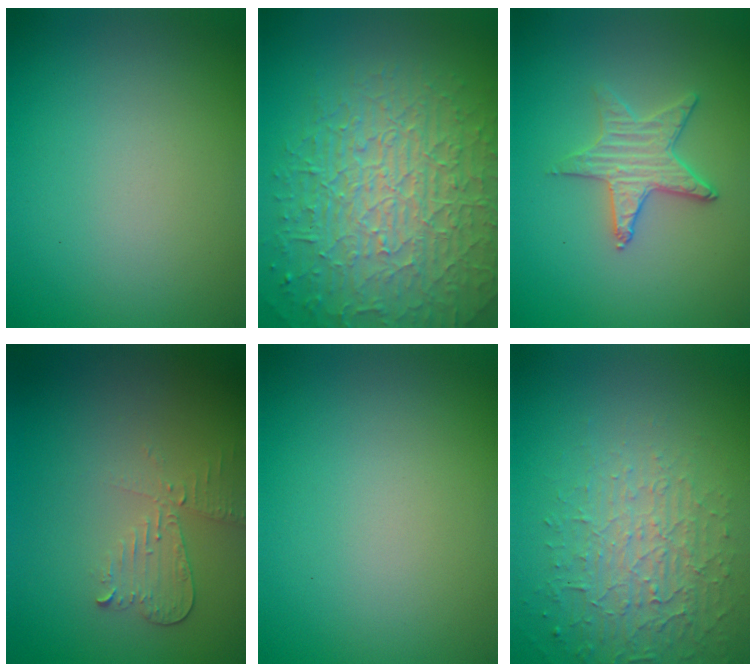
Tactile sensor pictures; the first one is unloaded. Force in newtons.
{"total": 9.7, "press": 6.4, "slide": 7.3}
{"total": 2.8, "press": 2.8, "slide": 0.4}
{"total": 2.2, "press": 2.2, "slide": 0.1}
{"total": 0.0}
{"total": 3.7, "press": 3.1, "slide": 2.0}